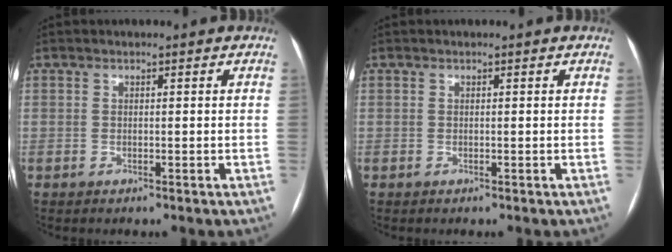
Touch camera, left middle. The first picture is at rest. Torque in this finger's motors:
{"motor_torque": [0.00, -0.04, 0.00, 0.00]}